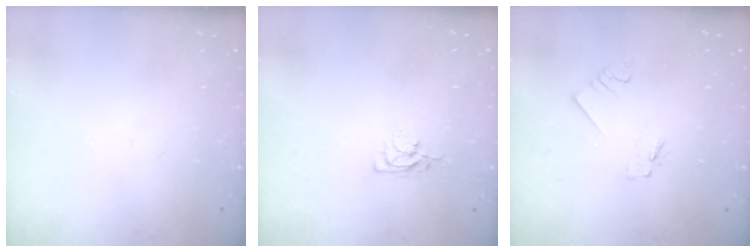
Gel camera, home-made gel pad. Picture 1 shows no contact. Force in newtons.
{"total": 3.9, "press": 3.9, "slide": 0.4}
{"total": 1.8, "press": 1.7, "slide": 0.2}